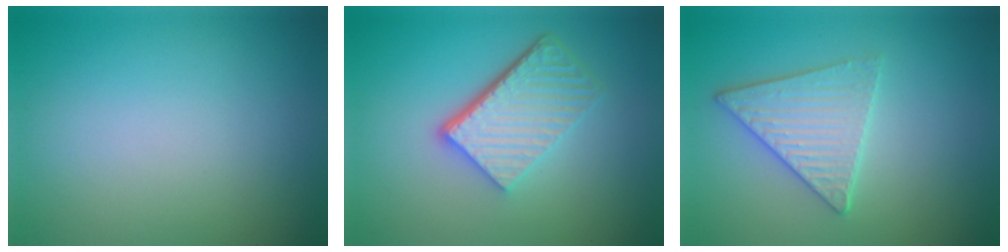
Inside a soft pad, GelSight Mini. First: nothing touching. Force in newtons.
{"total": 5.8, "press": 4.0, "slide": 4.3}
{"total": 3.4, "press": 3.4, "slide": 0.2}